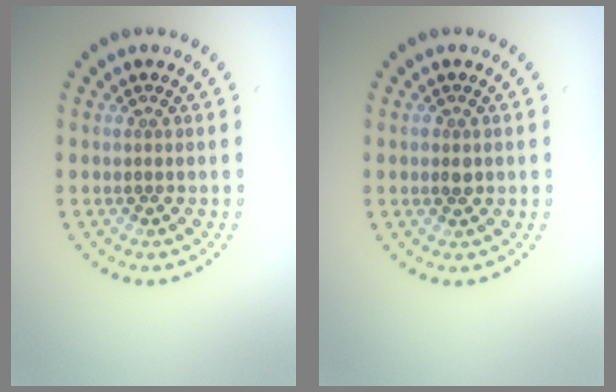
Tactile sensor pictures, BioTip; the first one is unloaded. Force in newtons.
{"total": 1.0, "press": 1.0, "slide": 0.2}